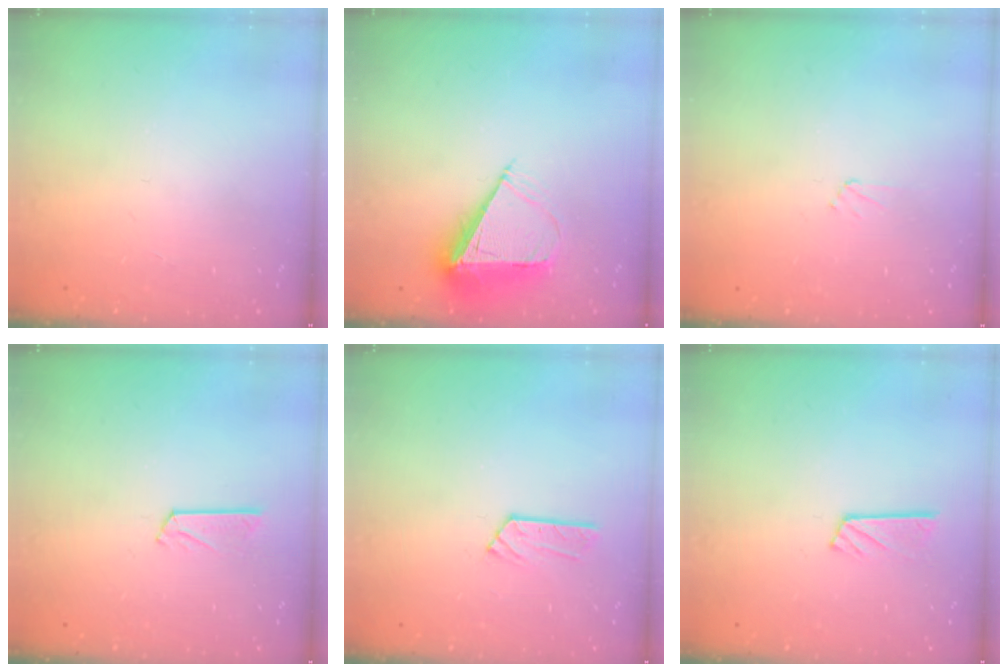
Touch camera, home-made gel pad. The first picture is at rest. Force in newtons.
{"total": 10.1, "press": 10.1, "slide": 0.6}
{"total": 2.7, "press": 2.6, "slide": 0.4}
{"total": 4.4, "press": 4.4, "slide": 0.4}
{"total": 3.2, "press": 3.2, "slide": 0.4}
{"total": 4.7, "press": 4.7, "slide": 0.4}